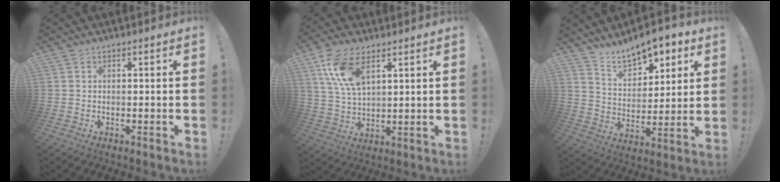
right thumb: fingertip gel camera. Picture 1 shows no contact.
{"total": 12.2, "force": [6.3, 5.9, 8.5], "torque": [-0.170, -0.020, 0.118]}
{"total": 11.5, "force": [9.3, 5.1, 4.4], "torque": [-0.073, -0.070, 0.171]}